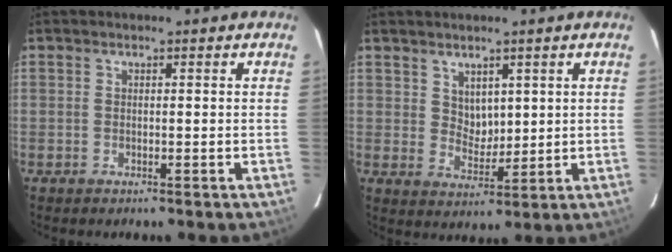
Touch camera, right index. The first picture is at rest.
{"total": 4.2, "force": [2.2, 3.1, 1.8], "torque": [-0.022, 0.000, 0.048]}